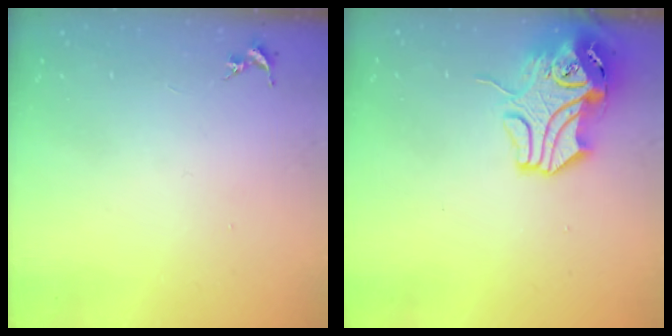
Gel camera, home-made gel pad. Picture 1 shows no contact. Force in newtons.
{"total": 12.7, "press": 12.5, "slide": 1.8}